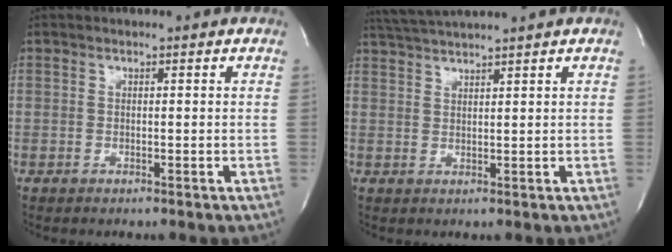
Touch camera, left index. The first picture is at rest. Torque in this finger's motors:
{"motor_torque": [0.94, -1.19, 0.11, 0.04]}